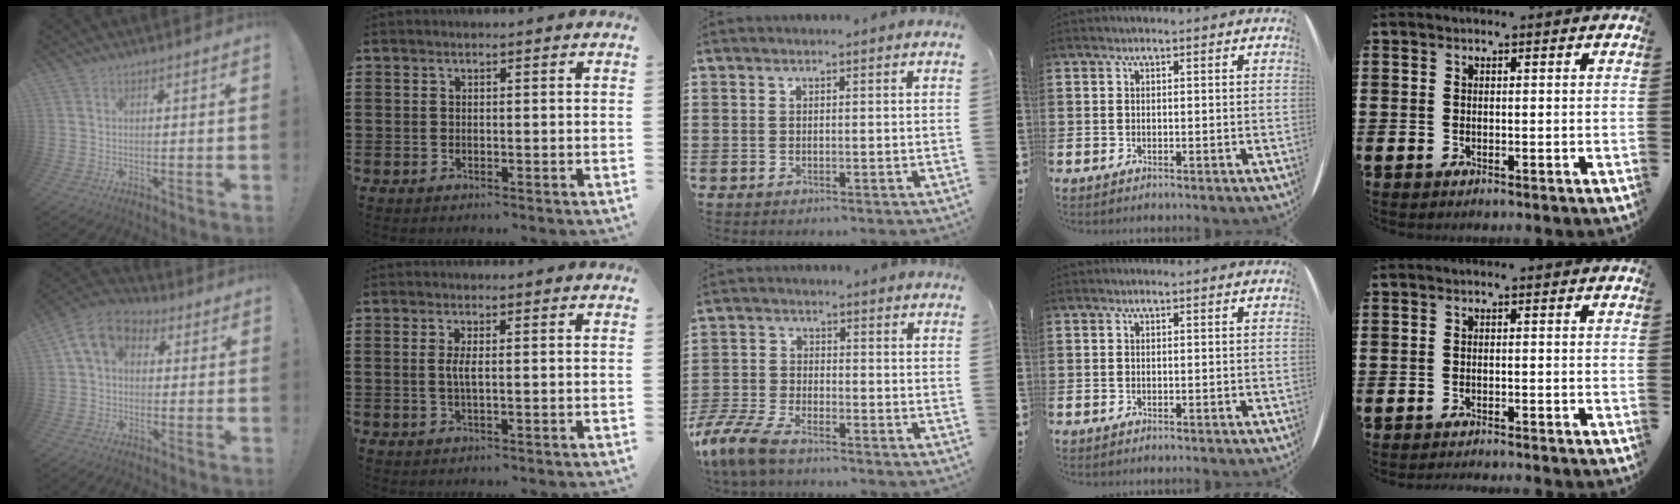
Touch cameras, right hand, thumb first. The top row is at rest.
{"thumb": {"total": 9.8, "force": [2.9, 7.1, 6.2], "torque": [-0.099, 0.007, 0.063]}, "index": {"total": 2.2, "force": [0.1, 0.4, 2.2], "torque": [-0.043, -0.003, 0.000]}, "middle": {"total": 7.0, "force": [-5.8, 1.9, 3.4], "torque": [-0.098, -0.005, -0.119]}, "little": {"total": 1.0, "force": [-0.9, -0.2, 0.0], "torque": [0.000, 0.001, -0.019]}}